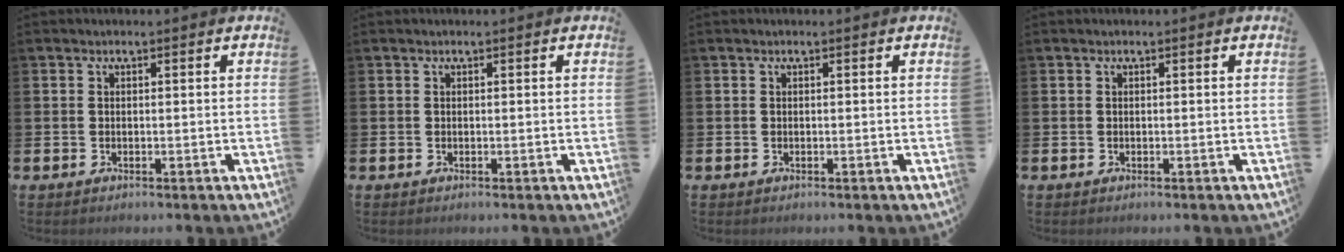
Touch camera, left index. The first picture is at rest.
{"total": 0.0}
{"total": 0.0}
{"total": 0.0}